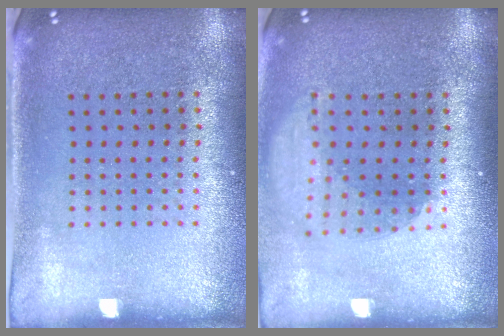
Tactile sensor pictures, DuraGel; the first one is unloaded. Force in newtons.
{"total": 1.8, "press": 1.4, "slide": 1.2}